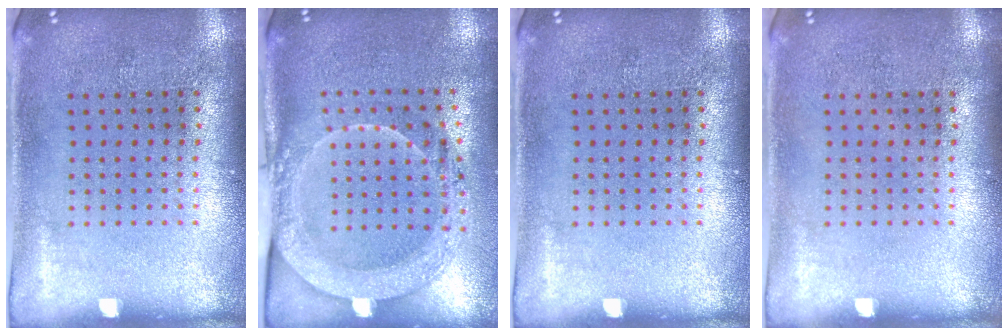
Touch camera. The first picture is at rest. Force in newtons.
{"total": 2.0, "press": 2.0, "slide": 0.3}
{"total": 0.0}
{"total": 0.0}